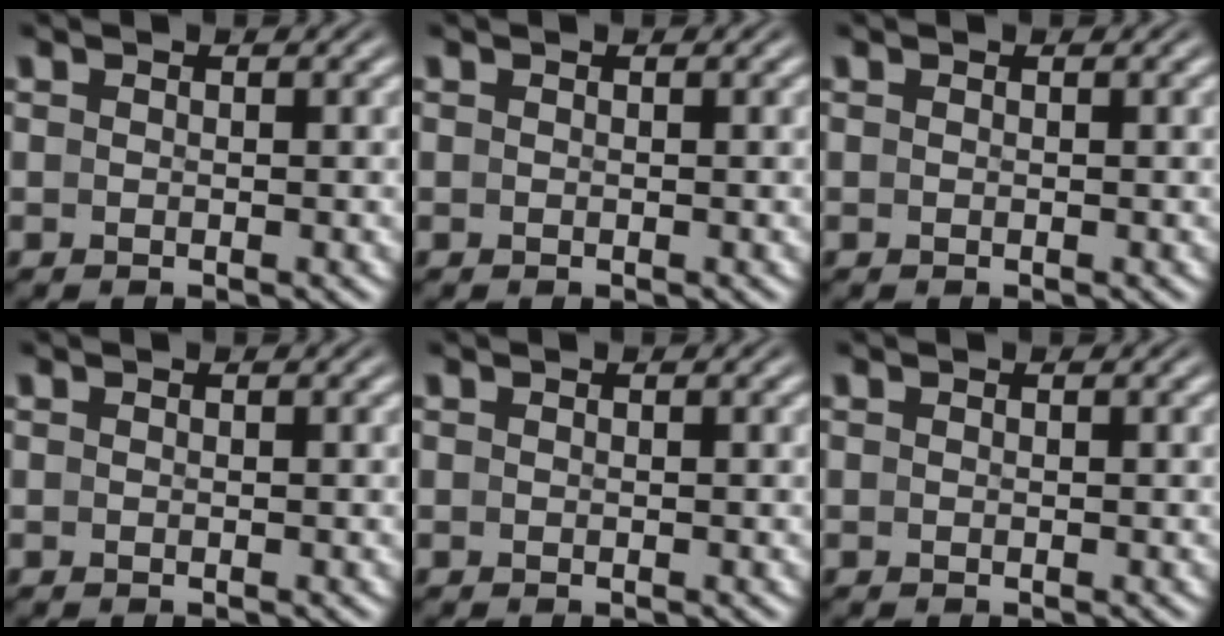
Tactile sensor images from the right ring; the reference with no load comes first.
{"total": 0.0}
{"total": 0.0}
{"total": 0.0}
{"total": 0.0}
{"total": 0.0}